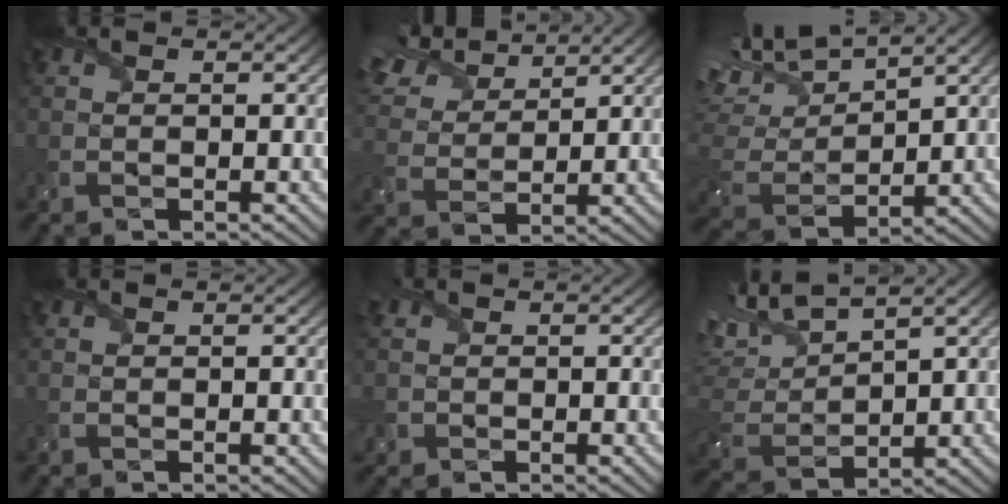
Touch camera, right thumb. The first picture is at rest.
{"total": 10.4, "force": [7.8, 4.0, 5.5], "torque": [-0.161, 0.029, 0.145]}
{"total": 13.6, "force": [10.1, 3.8, 8.3], "torque": [-0.206, 0.029, 0.159]}
{"total": 0.0}
{"total": 1.7, "force": [0.0, 1.7, 0.1], "torque": [-0.008, -0.003, -0.005]}
{"total": 10.3, "force": [7.5, 2.6, 6.5], "torque": [-0.173, 0.025, 0.142]}